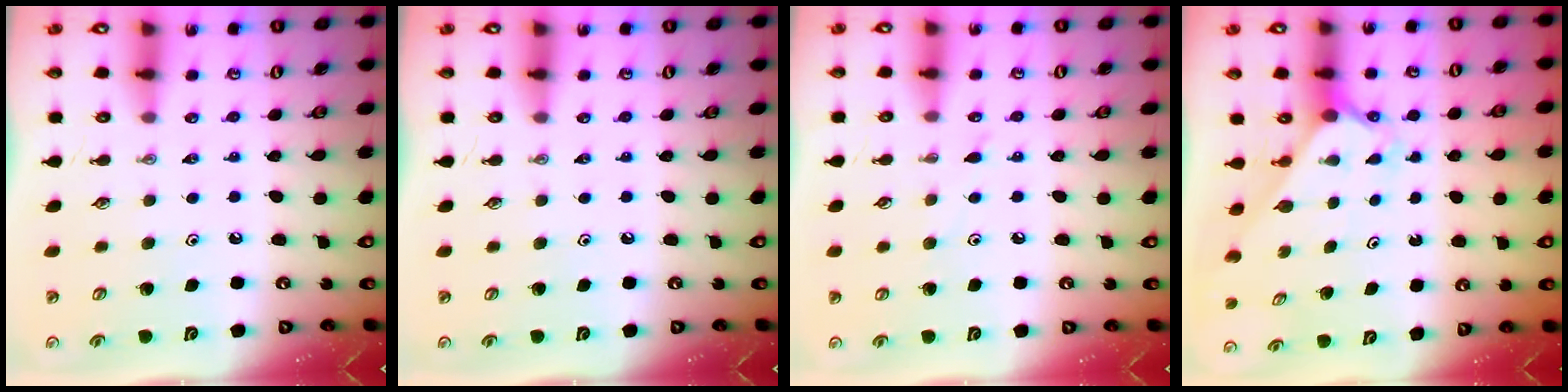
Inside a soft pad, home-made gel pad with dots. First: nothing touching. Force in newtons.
{"total": 0.0}
{"total": 2.7, "press": 2.7, "slide": 0.5}
{"total": 1.8, "press": 1.8, "slide": 0.1}